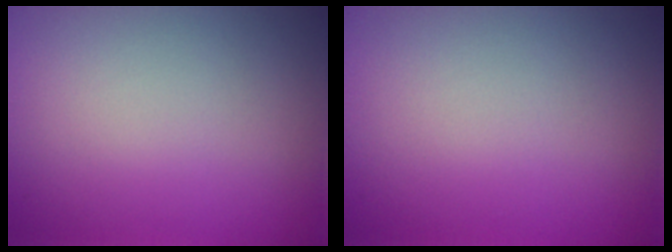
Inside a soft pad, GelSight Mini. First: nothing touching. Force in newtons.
{"total": 0.0}